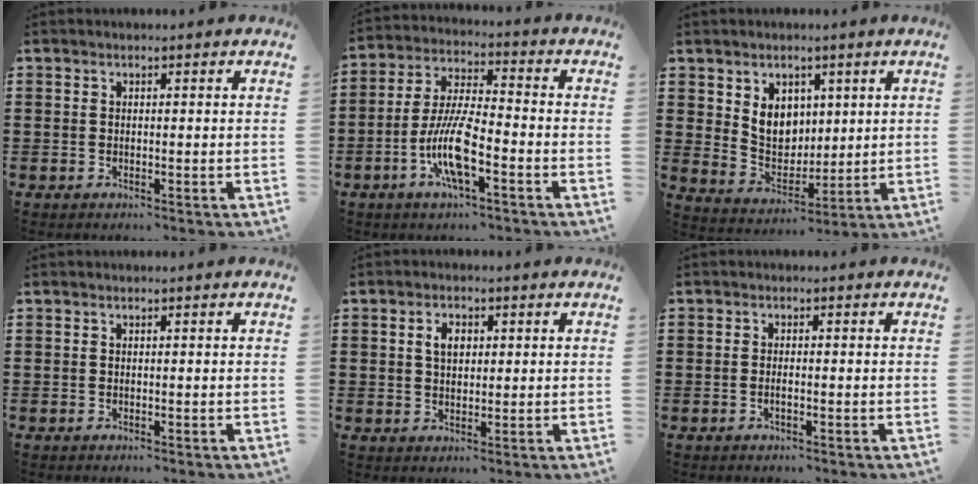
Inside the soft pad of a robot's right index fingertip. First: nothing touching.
{"total": 9.6, "force": [-3.8, 2.4, 8.4], "torque": [-0.190, -0.010, -0.077]}
{"total": 6.6, "force": [2.4, 5.3, 3.1], "torque": [-0.064, 0.007, 0.043]}
{"total": 0.0}
{"total": 2.9, "force": [0.7, 1.9, 2.1], "torque": [-0.047, 0.012, 0.010]}
{"total": 0.9, "force": [-0.4, 0.0, 0.8], "torque": [-0.016, -0.006, -0.006]}